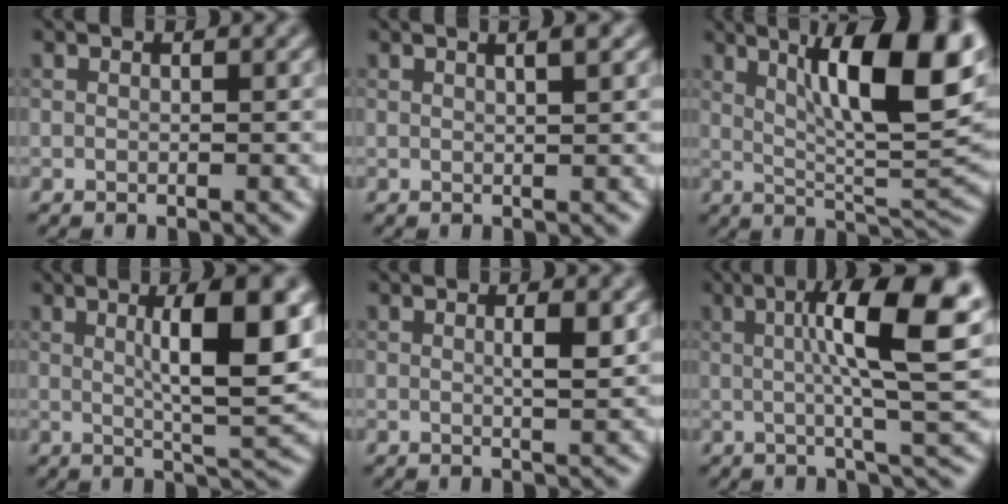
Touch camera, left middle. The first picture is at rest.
{"total": 2.2, "force": [1.2, 0.8, 1.7], "torque": [-0.009, 0.005, -0.004]}
{"total": 11.7, "force": [4.7, 2.6, 10.4], "torque": [-0.149, 0.005, 0.078]}
{"total": 8.7, "force": [1.9, 1.9, 8.3], "torque": [-0.108, 0.000, 0.033]}
{"total": 1.9, "force": [0.4, 0.3, 1.8], "torque": [-0.028, 0.002, 0.004]}
{"total": 11.1, "force": [2.2, 2.4, 10.6], "torque": [-0.146, 0.013, 0.030]}